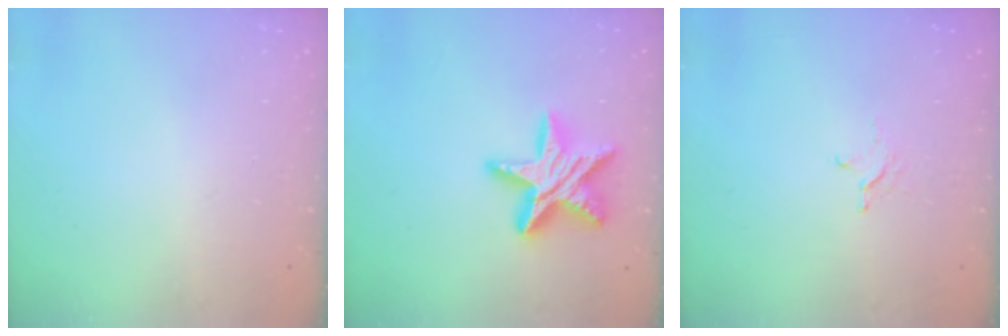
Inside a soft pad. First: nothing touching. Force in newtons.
{"total": 16.4, "press": 16.4, "slide": 1.0}
{"total": 3.0, "press": 3.0, "slide": 0.3}